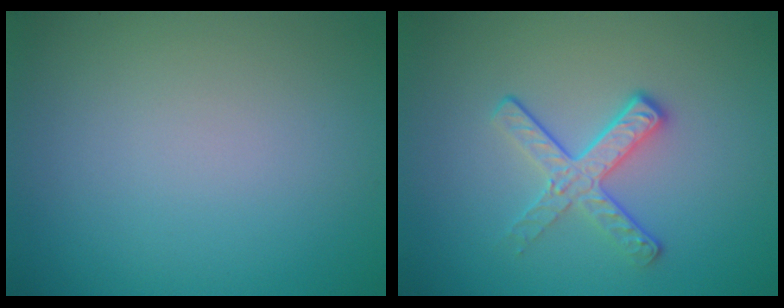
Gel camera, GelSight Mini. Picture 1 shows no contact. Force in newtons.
{"total": 3.1, "press": 2.6, "slide": 1.8}